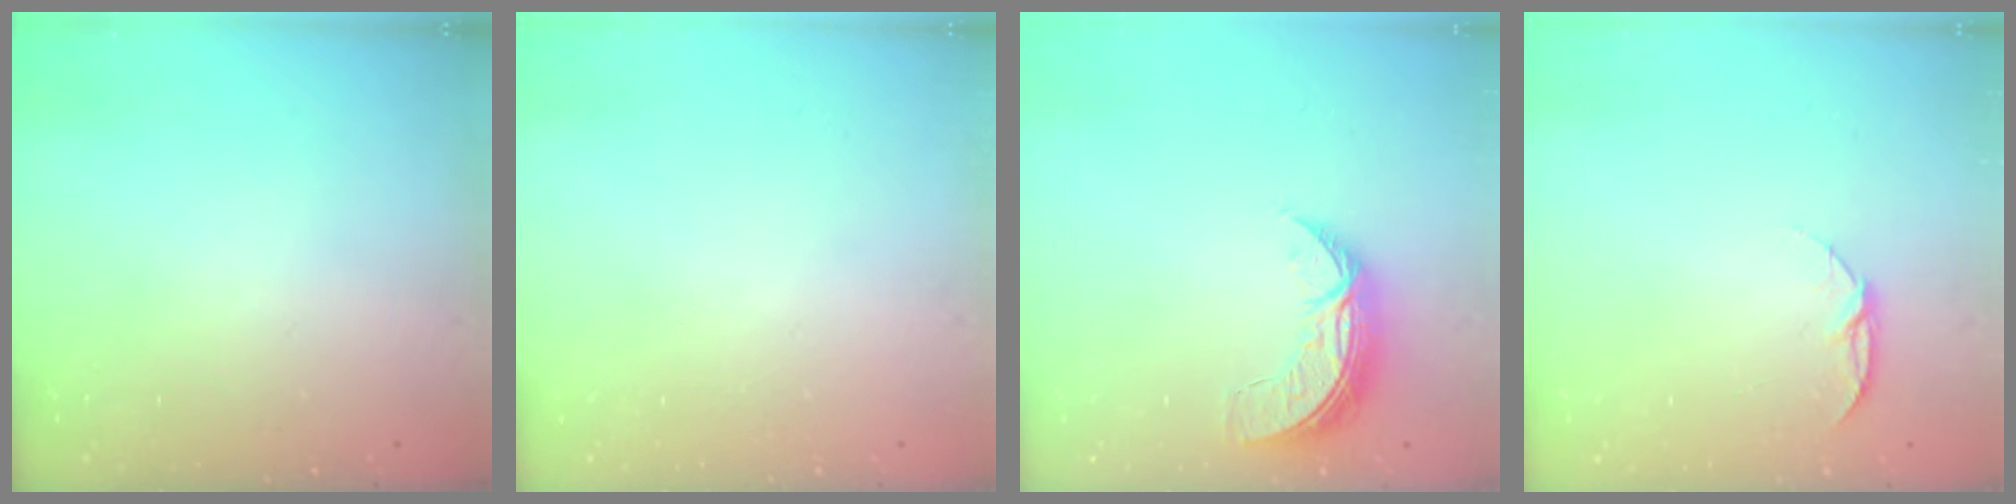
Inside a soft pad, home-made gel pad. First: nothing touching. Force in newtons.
{"total": 0.0}
{"total": 7.8, "press": 7.8, "slide": 0.7}
{"total": 6.9, "press": 6.9, "slide": 0.8}